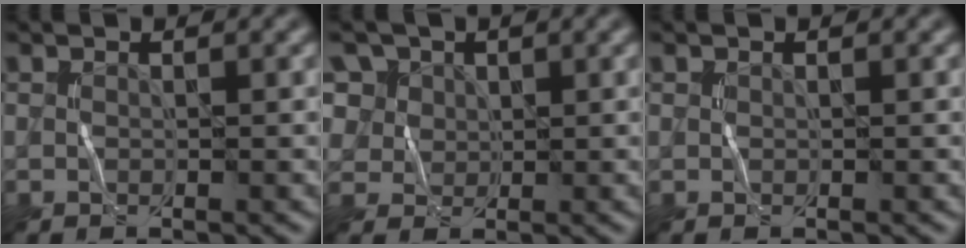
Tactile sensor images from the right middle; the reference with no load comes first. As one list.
[{"total": 6.9, "force": [3.5, 5.3, 2.5], "torque": [-0.065, 0.011, 0.058]}, {"total": 0.0}]